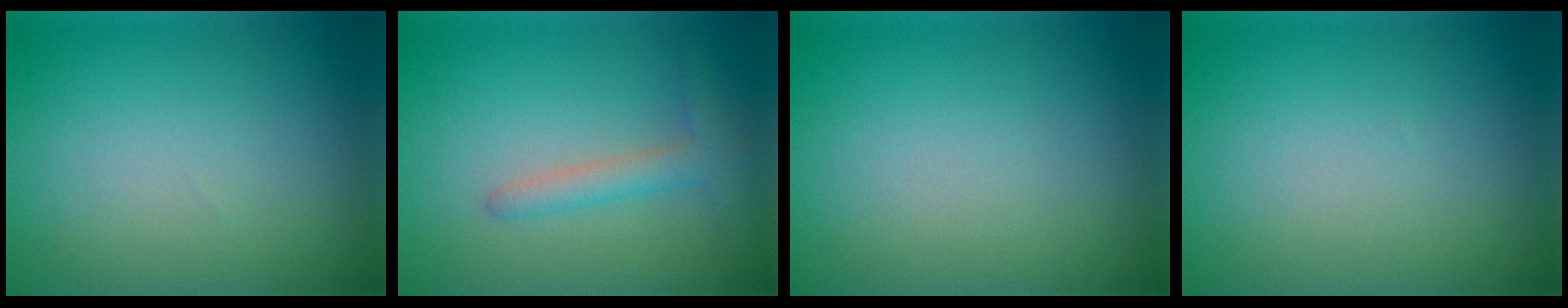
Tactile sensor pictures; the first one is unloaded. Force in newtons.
{"total": 2.4, "press": 2.4, "slide": 0.2}
{"total": 0.0}
{"total": 0.0}